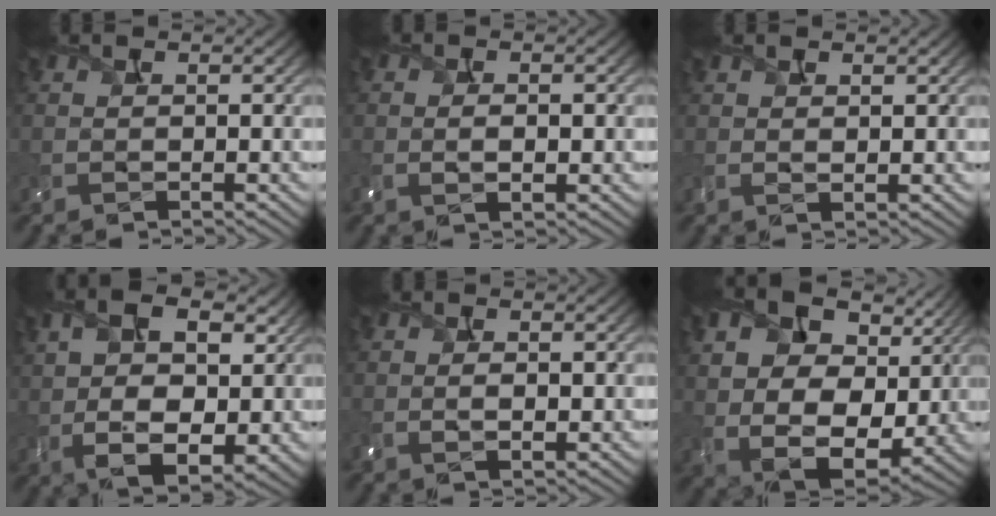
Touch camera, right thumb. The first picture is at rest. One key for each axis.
{"total": 2.9, "fx": -0.2, "fy": 1.6, "fz": 2.4, "tx": -0.028, "ty": 0.000, "tz": -0.003}
{"total": 1.4, "fx": 0.9, "fy": 0.6, "fz": 0.9, "tx": -0.020, "ty": 0.000, "tz": 0.018}
{"total": 11.7, "fx": 2.2, "fy": 6.8, "fz": 9.4, "tx": -0.187, "ty": 0.001, "tz": 0.038}
{"total": 2.5, "fx": 0.0, "fy": 1.4, "fz": 2.1, "tx": -0.033, "ty": -0.003, "tz": 0.005}
{"total": 16.8, "fx": 4.2, "fy": 11.2, "fz": 11.7, "tx": -0.235, "ty": 0.003, "tz": 0.089}